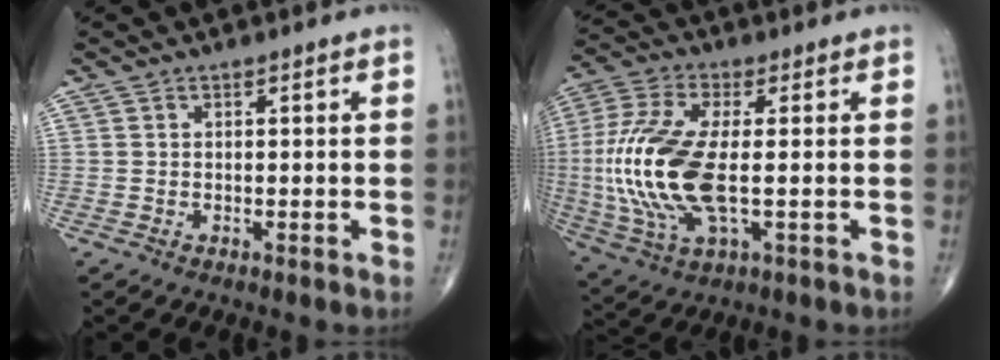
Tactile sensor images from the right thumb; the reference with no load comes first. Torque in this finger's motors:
{"motor_torque": [-0.24, 0.88, 1.71, -0.31, 0.68]}